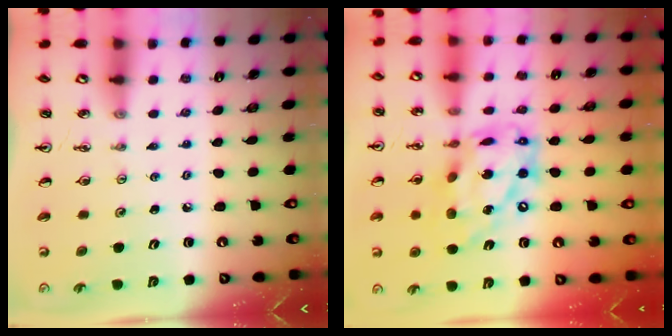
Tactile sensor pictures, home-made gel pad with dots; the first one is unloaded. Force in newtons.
{"total": 20.3, "press": 20.2, "slide": 1.6}